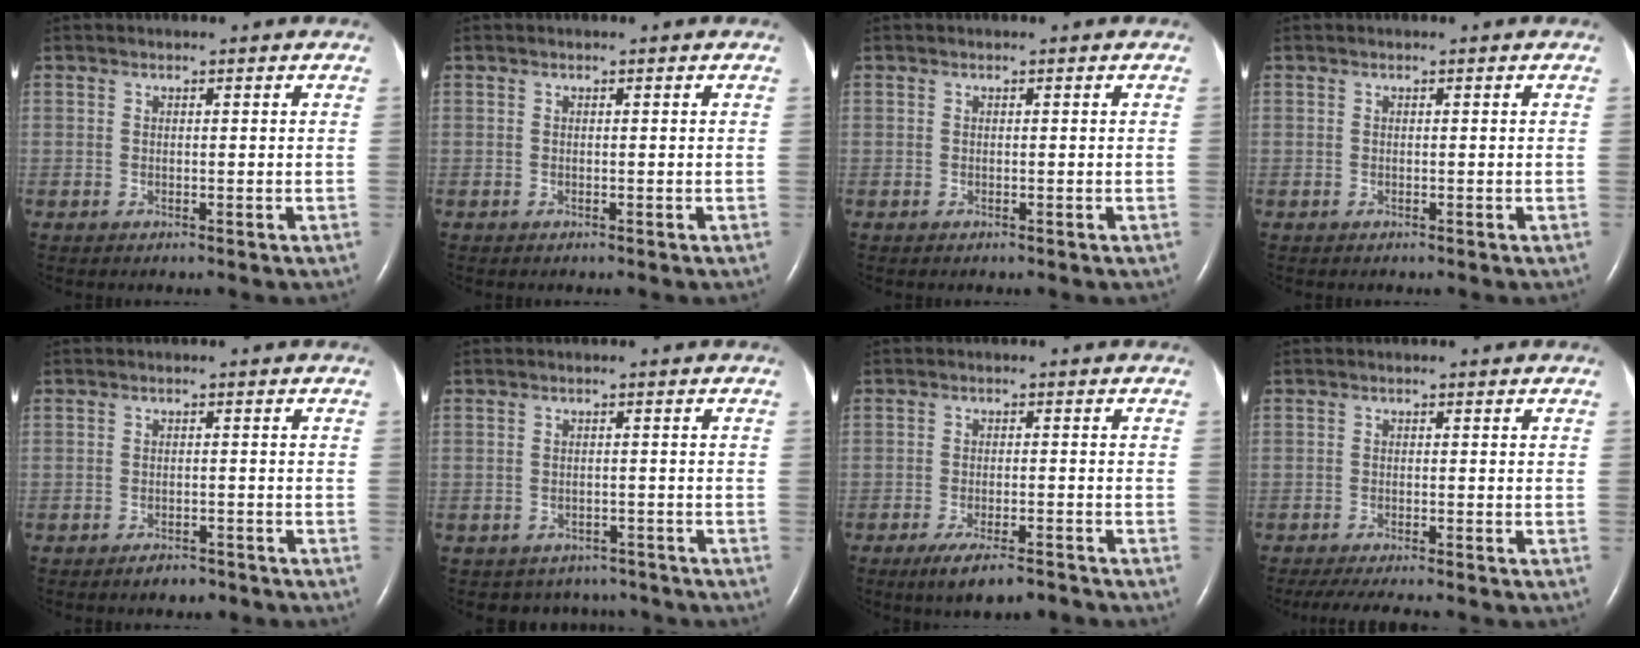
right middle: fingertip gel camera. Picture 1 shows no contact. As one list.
[{"total": 0.0}, {"total": 0.0}, {"total": 0.0}, {"total": 2.4, "force": [-2.0, 0.9, 0.9], "torque": [-0.022, 0.000, -0.026]}, {"total": 5.5, "force": [-4.8, 2.7, -0.2], "torque": [0.006, 0.015, -0.054]}, {"total": 6.3, "force": [-5.0, 1.0, 3.8], "torque": [-0.066, -0.011, -0.083]}, {"total": 7.3, "force": [-6.2, 0.5, 3.7], "torque": [-0.056, -0.016, -0.096]}]